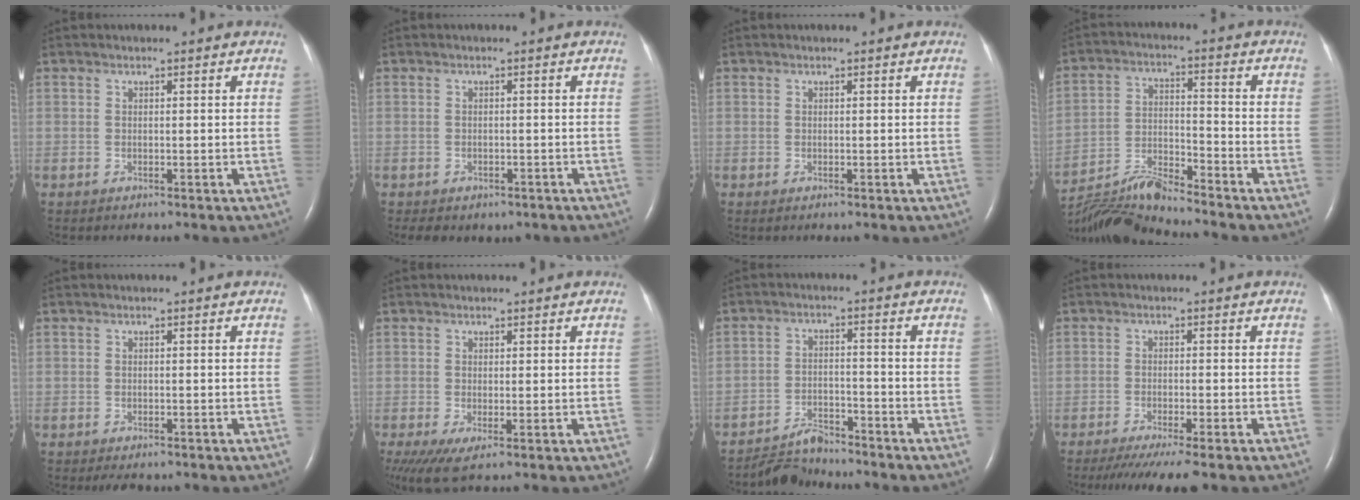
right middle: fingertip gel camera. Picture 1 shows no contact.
{"total": 5.2, "force": [-3.8, 3.0, 2.1], "torque": [-0.026, 0.007, -0.037]}
{"total": 0.0}
{"total": 8.4, "force": [-8.2, -1.3, 1.3], "torque": [-0.035, -0.002, -0.150]}
{"total": 2.0, "force": [-1.6, 0.9, 1.0], "torque": [-0.014, -0.003, -0.018]}
{"total": 4.5, "force": [-1.5, 1.4, 4.0], "torque": [-0.076, -0.015, -0.022]}
{"total": 4.9, "force": [-4.9, 0.7, 0.0], "torque": [-0.008, -0.009, -0.084]}
{"total": 7.9, "force": [-6.3, 0.0, 4.7], "torque": [-0.067, -0.020, -0.099]}